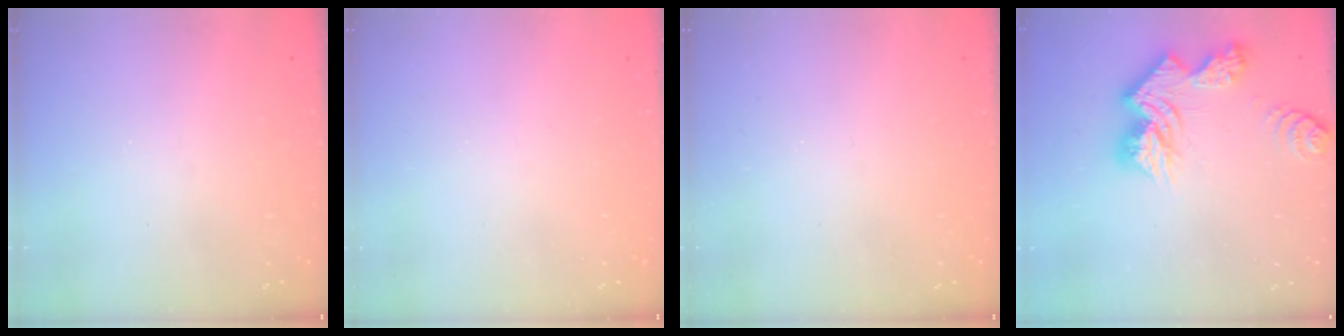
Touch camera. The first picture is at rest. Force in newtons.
{"total": 0.0}
{"total": 0.0}
{"total": 13.8, "press": 13.8, "slide": 0.4}